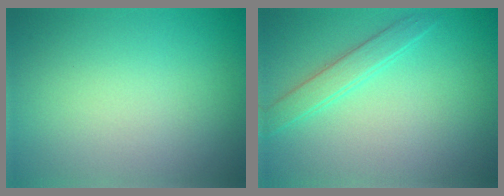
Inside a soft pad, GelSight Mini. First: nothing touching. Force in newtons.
{"total": 2.2, "press": 2.1, "slide": 0.2}